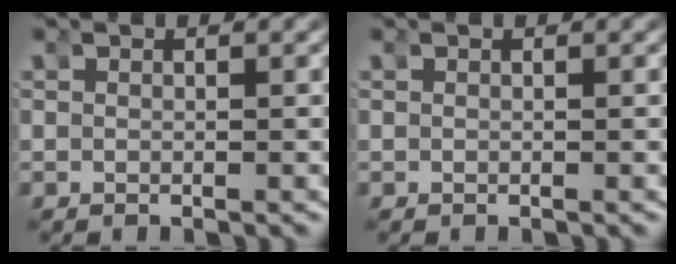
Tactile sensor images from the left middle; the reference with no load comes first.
{"total": 0.0}